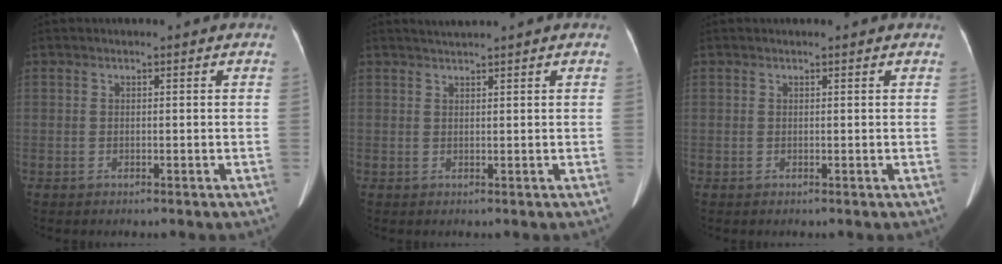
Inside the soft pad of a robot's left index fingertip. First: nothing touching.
{"total": 1.5, "force": [1.3, -0.6, 0.3], "torque": [-0.008, 0.006, 0.031]}
{"total": 0.8, "force": [0.8, 0.1, 0.3], "torque": [-0.009, 0.007, 0.009]}